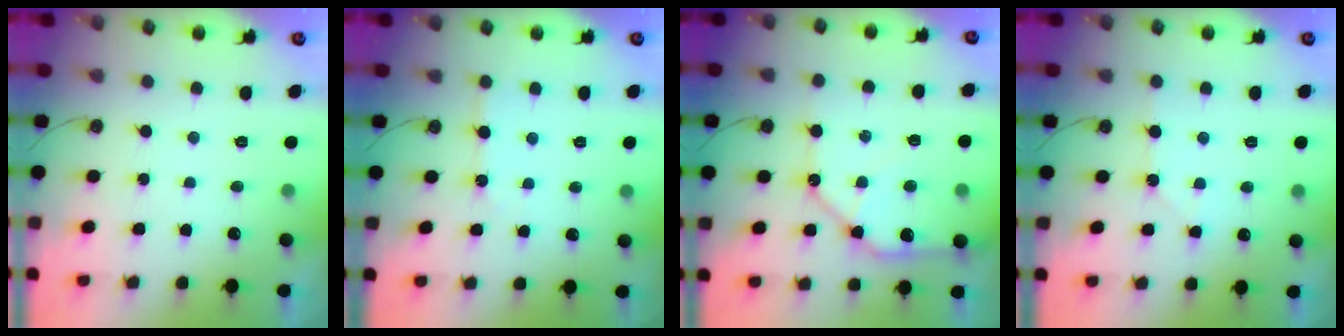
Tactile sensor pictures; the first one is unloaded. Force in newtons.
{"total": 3.5, "press": 3.5, "slide": 0.5}
{"total": 14.3, "press": 14.2, "slide": 2.0}
{"total": 6.2, "press": 6.1, "slide": 0.9}